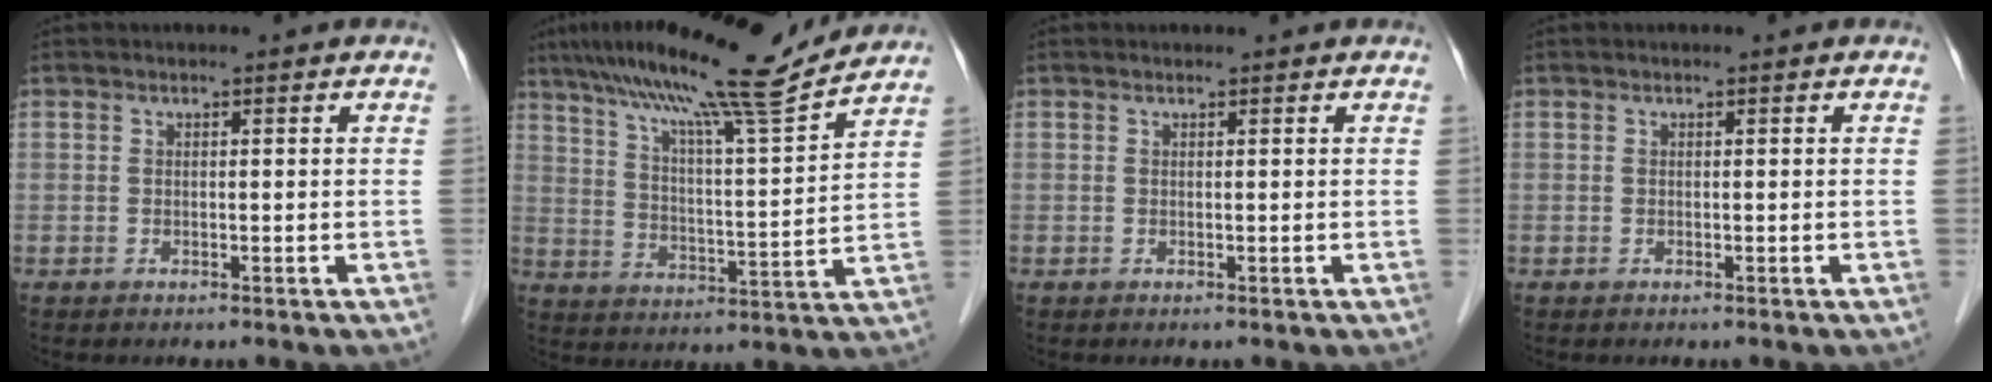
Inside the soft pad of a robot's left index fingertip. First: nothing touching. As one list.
[{"total": 17.4, "force": [14.8, -0.4, 9.2], "torque": [-0.155, 0.005, 0.228]}, {"total": 0.6, "force": [0.5, 0.1, 0.2], "torque": [-0.006, 0.010, 0.009]}, {"total": 0.0}]